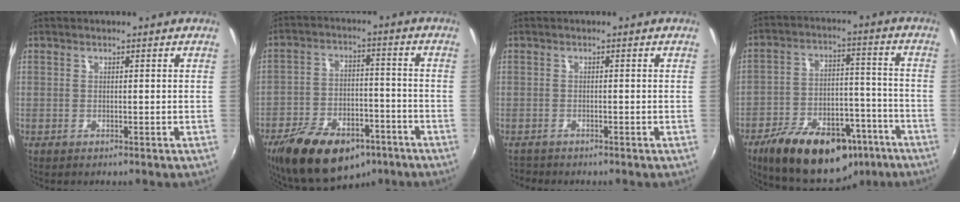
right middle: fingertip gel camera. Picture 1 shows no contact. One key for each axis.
{"total": 20.1, "fx": -12.8, "fy": 10.5, "fz": 11.5, "tx": -0.233, "ty": -0.016, "tz": -0.193}
{"total": 1.8, "fx": -1.7, "fy": 0.6, "fz": 0.2, "tx": -0.011, "ty": -0.008, "tz": -0.030}
{"total": 23.1, "fx": -15.1, "fy": 11.6, "fz": 13.1, "tx": -0.239, "ty": 0.005, "tz": -0.213}